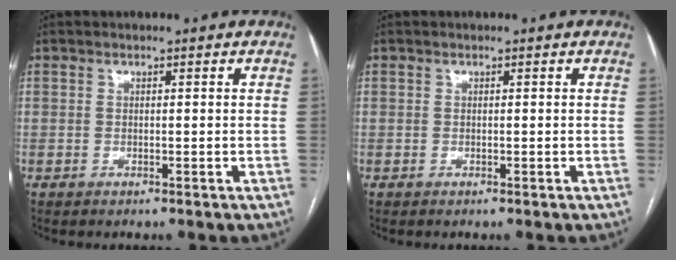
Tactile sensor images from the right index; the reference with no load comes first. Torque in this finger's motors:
{"motor_torque": [0.00, 0.00, 0.02, 0.00]}